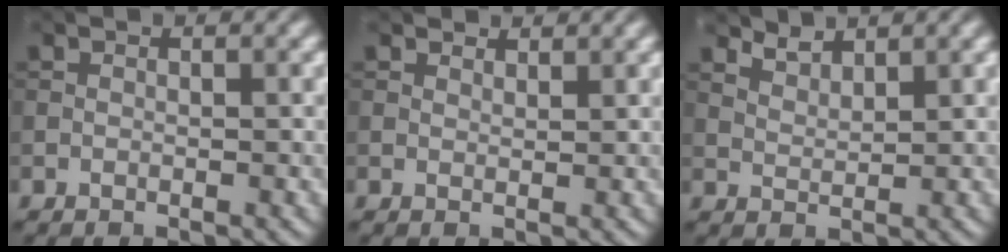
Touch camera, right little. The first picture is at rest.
{"total": 1.7, "force": [1.6, 0.6, 0.3], "torque": [-0.009, 0.001, 0.023]}
{"total": 2.0, "force": [1.9, 0.4, 0.5], "torque": [-0.014, -0.001, 0.039]}